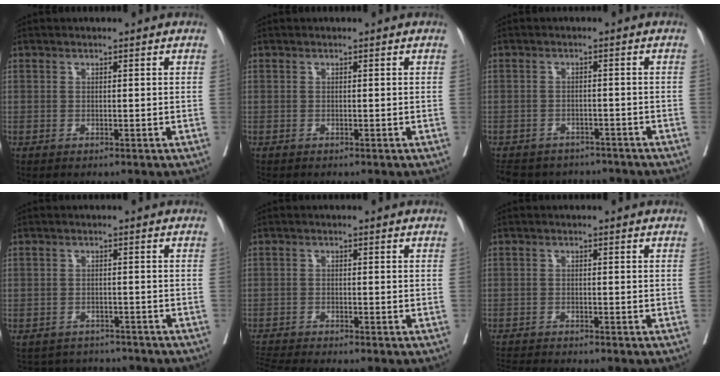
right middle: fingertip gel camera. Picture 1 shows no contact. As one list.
[{"total": 1.3, "force": [-1.3, 0.3, 0.4], "torque": [-0.012, -0.003, -0.023]}, {"total": 13.2, "force": [-11.5, 5.4, 3.8], "torque": [-0.090, 0.007, -0.144]}, {"total": 6.6, "force": [-6.3, 1.9, 0.0], "torque": [0.008, 0.014, -0.083]}, {"total": 5.2, "force": [-4.9, -1.3, 1.1], "torque": [-0.024, -0.014, -0.090]}, {"total": 5.4, "force": [-5.2, -0.8, 1.2], "torque": [-0.020, -0.016, -0.091]}]